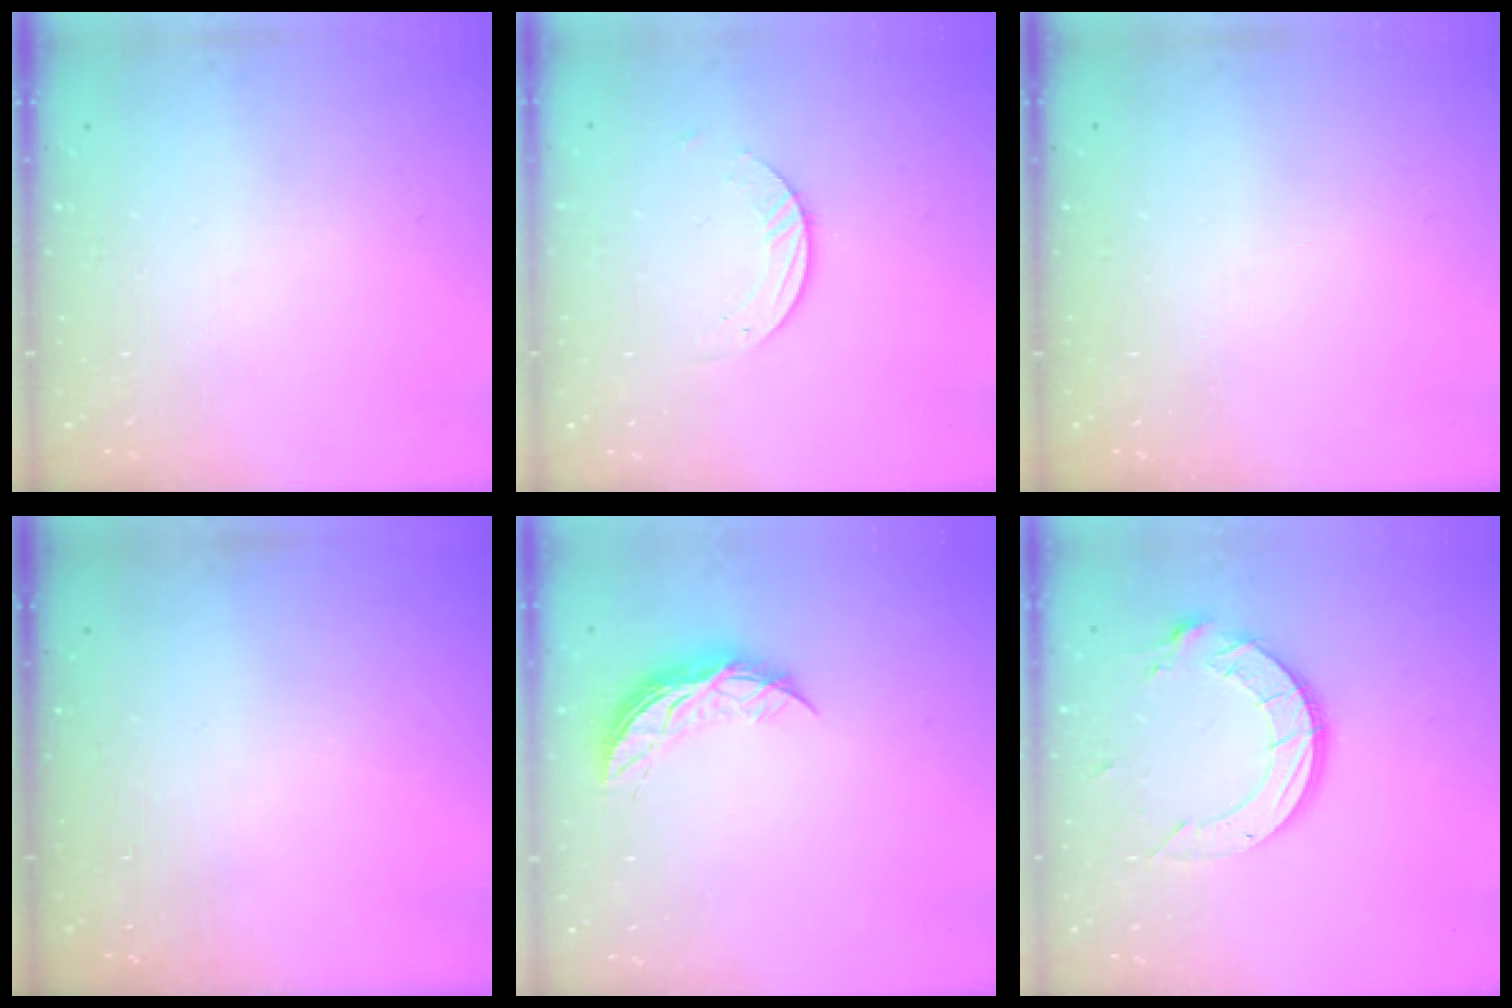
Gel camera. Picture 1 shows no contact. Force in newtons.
{"total": 3.4, "press": 3.4, "slide": 0.1}
{"total": 0.0}
{"total": 0.0}
{"total": 8.8, "press": 8.8, "slide": 0.5}
{"total": 12.9, "press": 12.8, "slide": 1.4}